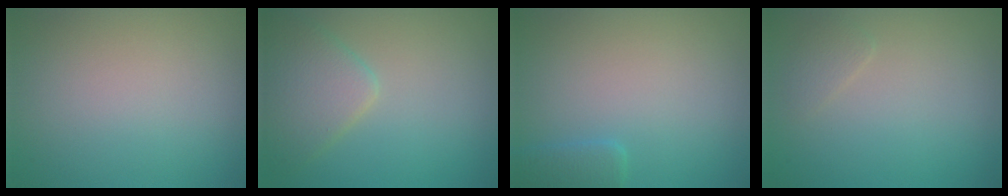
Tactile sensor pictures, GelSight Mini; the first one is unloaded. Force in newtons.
{"total": 3.8, "press": 3.8, "slide": 0.3}
{"total": 1.6, "press": 1.6, "slide": 0.1}
{"total": 0.9, "press": 0.9, "slide": 0.0}